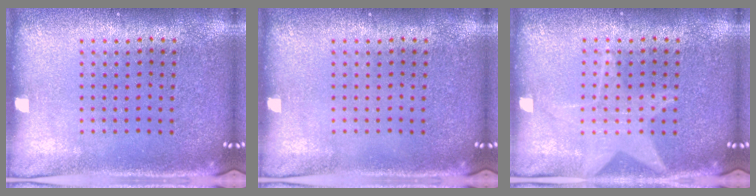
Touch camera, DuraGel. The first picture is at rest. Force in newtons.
{"total": 0.0}
{"total": 1.9, "press": 1.9, "slide": 0.2}